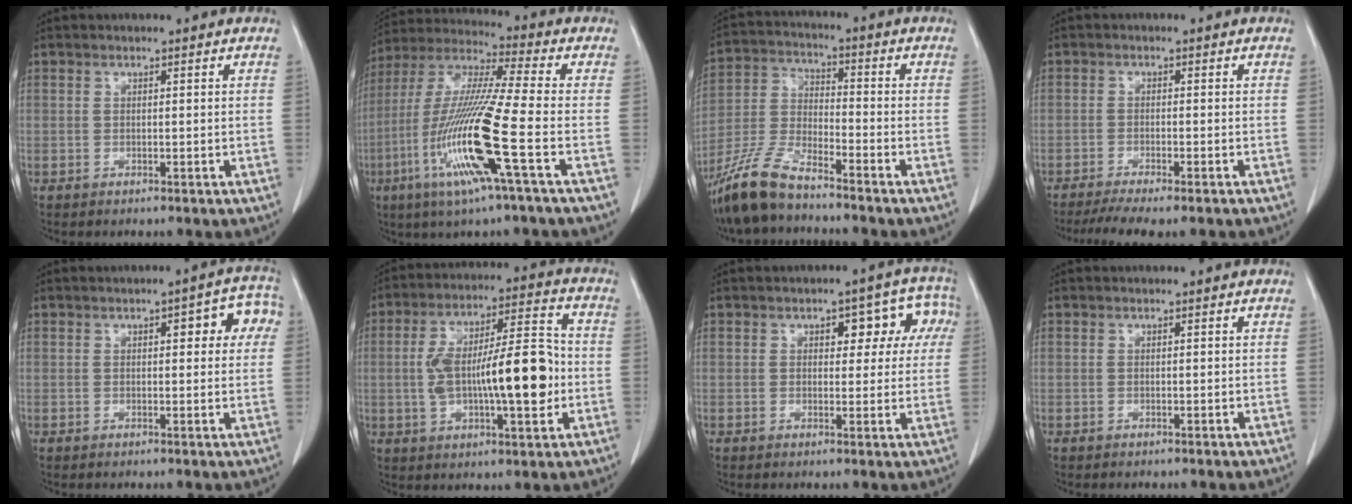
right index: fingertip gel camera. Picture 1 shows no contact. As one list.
[{"total": 17.0, "force": [-5.7, -0.7, 16.0], "torque": [-0.332, -0.022, -0.116]}, {"total": 10.6, "force": [-8.5, 2.0, 5.9], "torque": [-0.132, -0.016, -0.170]}, {"total": 8.4, "force": [-7.0, 0.8, 4.5], "torque": [-0.059, -0.011, -0.108]}, {"total": 6.3, "force": [1.8, 2.2, 5.7], "torque": [-0.055, 0.023, 0.013]}, {"total": 16.1, "force": [-1.5, 4.1, 15.5], "torque": [-0.266, 0.021, -0.016]}, {"total": 7.4, "force": [2.2, 4.1, 5.7], "torque": [-0.047, 0.035, 0.024]}, {"total": 0.0}]